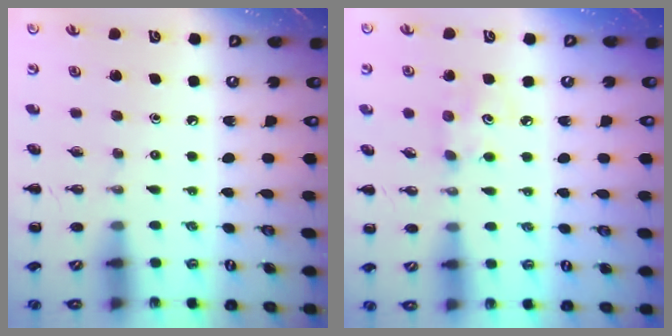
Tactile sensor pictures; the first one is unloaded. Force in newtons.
{"total": 5.0, "press": 4.9, "slide": 1.1}